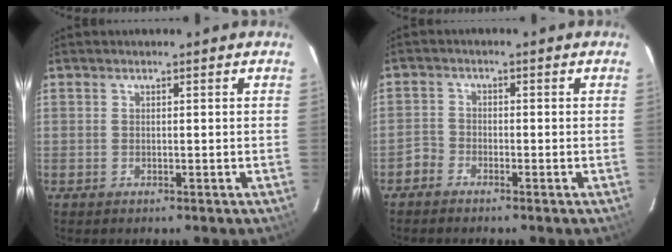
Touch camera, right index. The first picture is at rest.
{"total": 2.4, "force": [-1.9, 1.5, 0.0], "torque": [-0.004, 0.007, -0.042]}